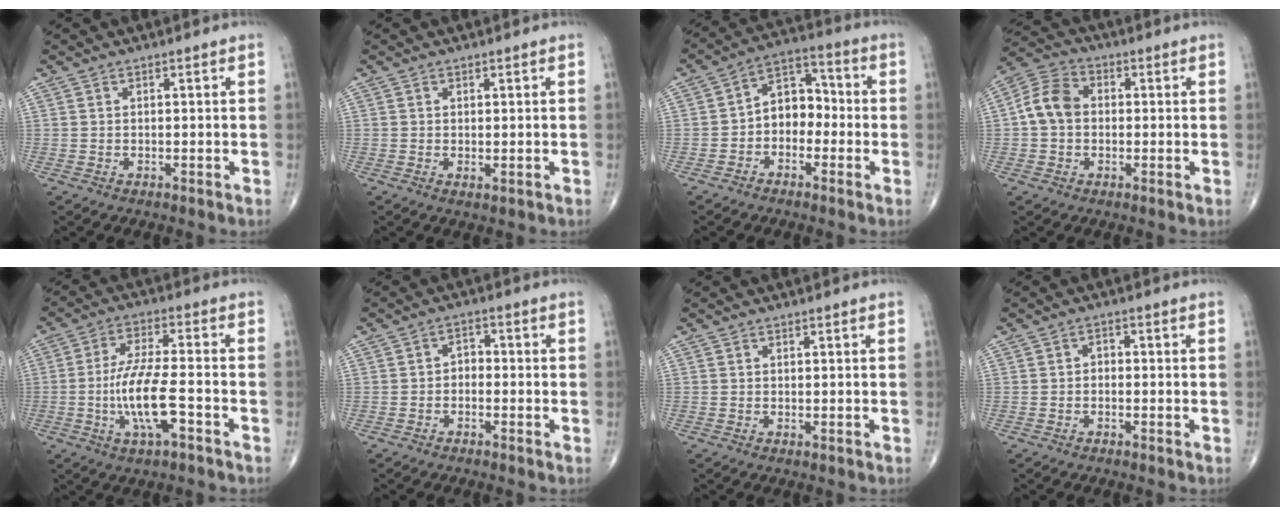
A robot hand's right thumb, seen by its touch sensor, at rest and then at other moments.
{"total": 1.0, "force": [0.0, 0.5, 0.9], "torque": [-0.019, -0.006, 0.001]}
{"total": 8.1, "force": [-1.8, 6.0, 5.1], "torque": [-0.049, 0.041, -0.049]}
{"total": 8.0, "force": [0.0, 6.2, 4.9], "torque": [-0.087, 0.026, -0.012]}
{"total": 11.1, "force": [-3.4, 3.0, 10.1], "torque": [-0.207, 0.016, -0.062]}
{"total": 2.5, "force": [-0.9, 1.9, 1.5], "torque": [-0.008, 0.017, -0.026]}
{"total": 0.0}
{"total": 1.4, "force": [-0.5, 1.1, 0.8], "torque": [-0.001, 0.007, -0.015]}